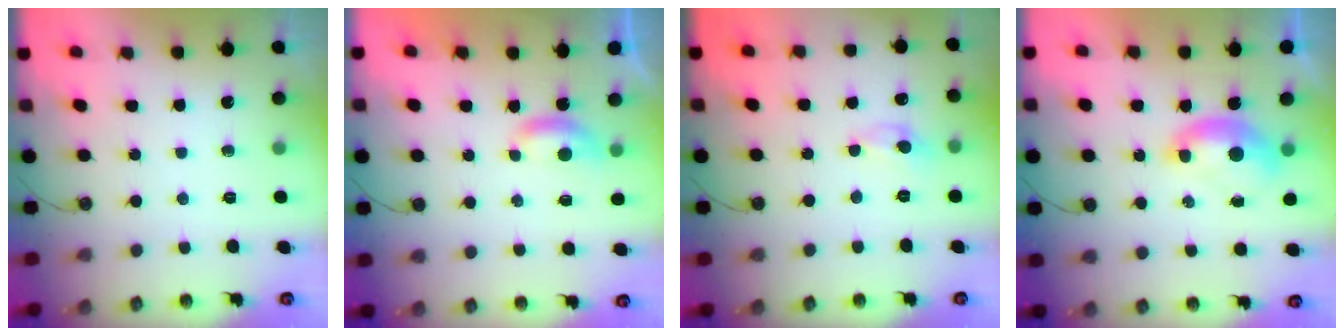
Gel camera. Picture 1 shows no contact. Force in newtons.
{"total": 2.5, "press": 2.5, "slide": 0.4}
{"total": 0.0}
{"total": 1.5, "press": 1.4, "slide": 0.6}